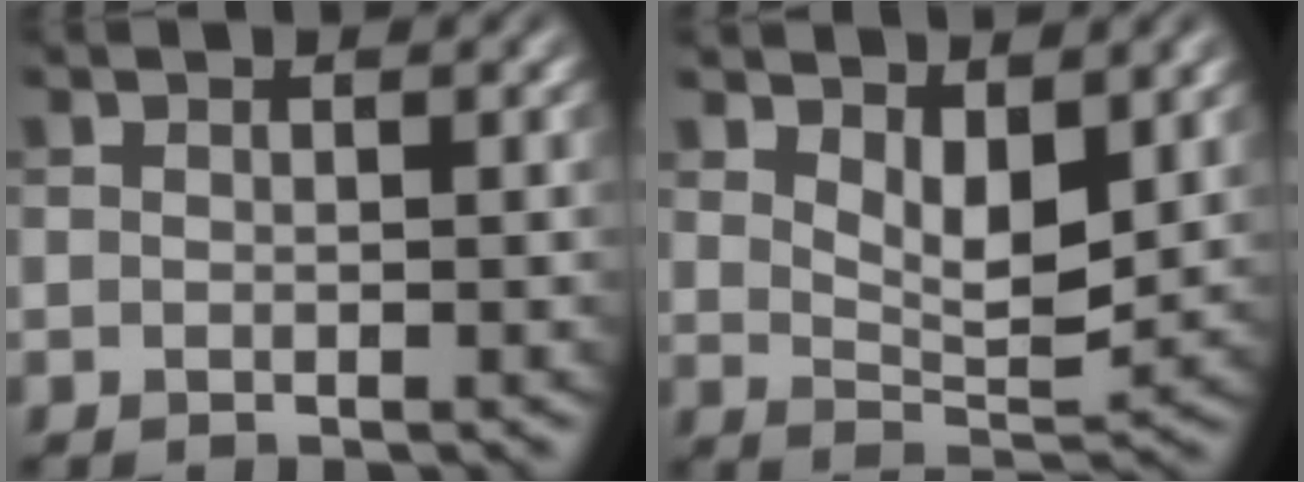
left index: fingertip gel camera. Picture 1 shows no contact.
{"total": 4.3, "force": [2.2, 1.9, 3.3], "torque": [-0.060, -0.014, 0.041]}